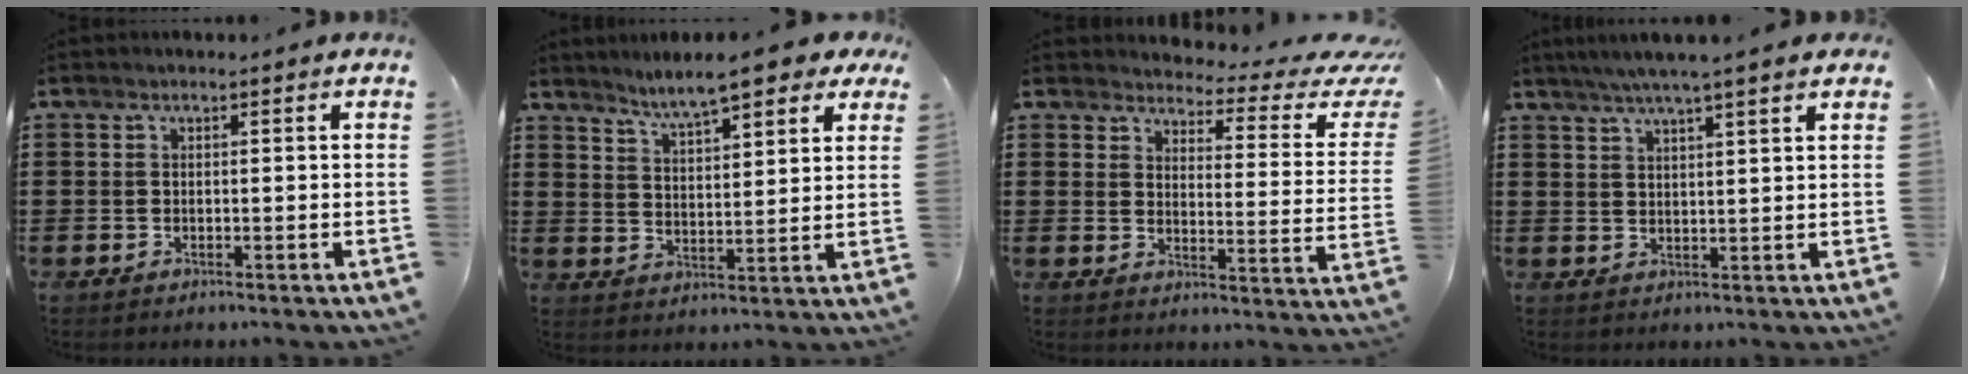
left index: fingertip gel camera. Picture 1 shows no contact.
{"total": 7.2, "force": [6.3, 0.7, 3.4], "torque": [-0.079, -0.020, 0.111]}
{"total": 3.5, "force": [3.0, 0.8, 1.7], "torque": [-0.038, -0.029, 0.042]}
{"total": 4.3, "force": [3.5, -0.4, 2.4], "torque": [-0.057, -0.008, 0.061]}